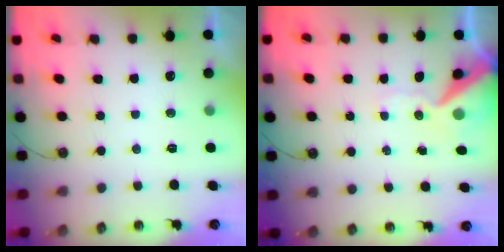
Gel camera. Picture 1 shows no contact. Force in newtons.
{"total": 11.2, "press": 11.0, "slide": 1.8}